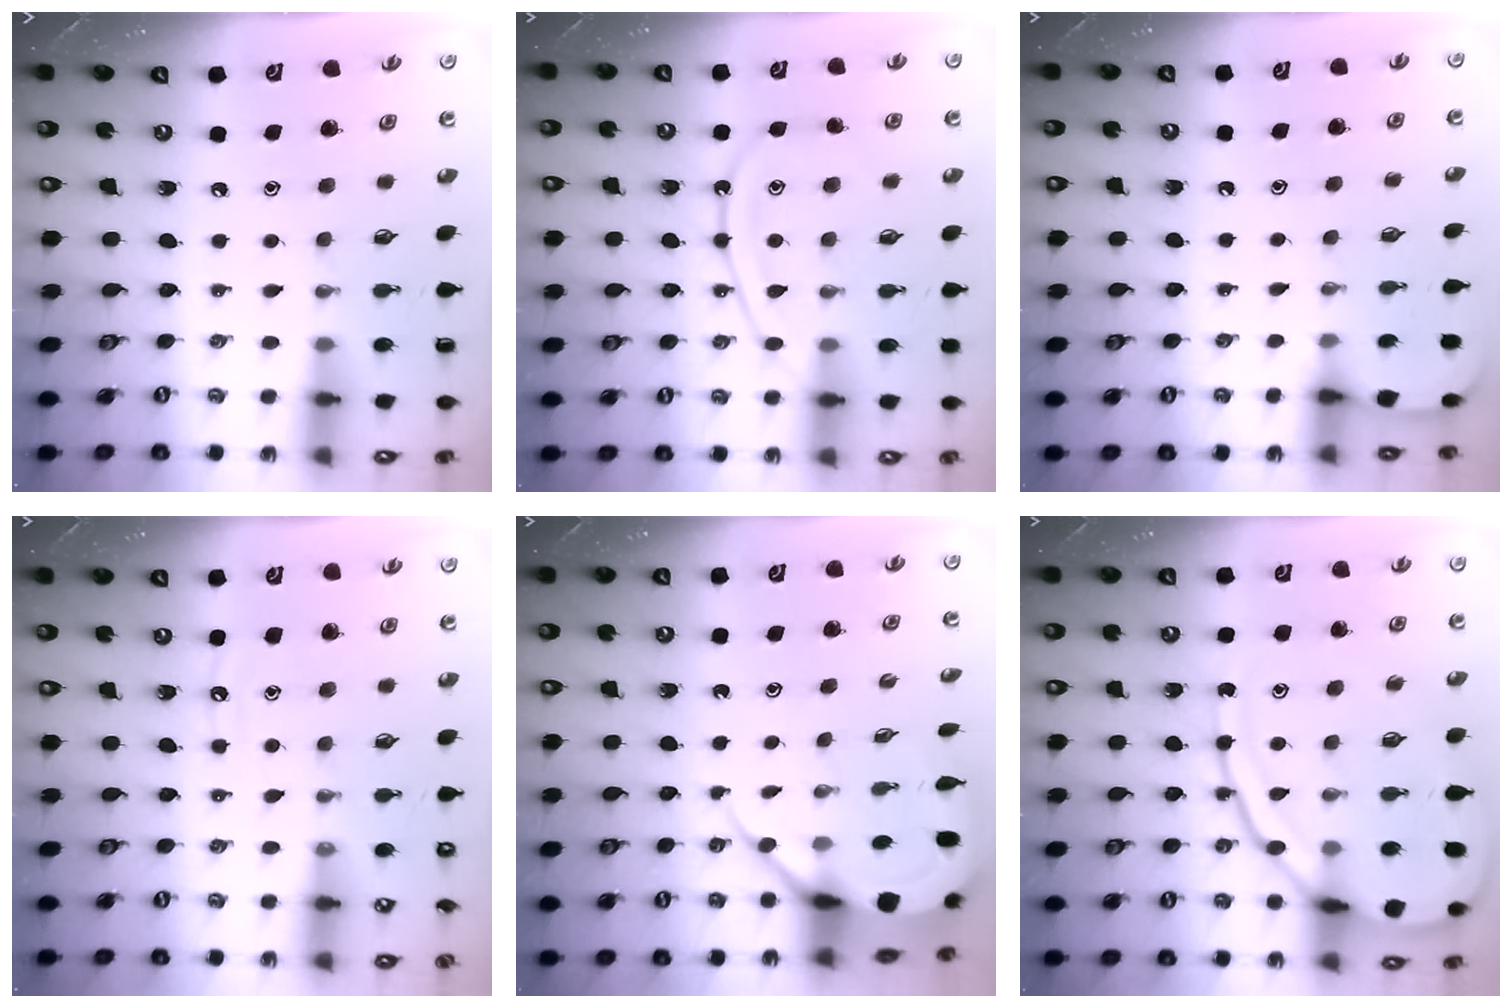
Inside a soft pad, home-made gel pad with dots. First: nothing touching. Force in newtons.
{"total": 11.8, "press": 11.7, "slide": 0.9}
{"total": 2.6, "press": 2.6, "slide": 0.2}
{"total": 5.7, "press": 5.6, "slide": 0.6}
{"total": 7.9, "press": 7.8, "slide": 0.7}
{"total": 17.1, "press": 17.1, "slide": 1.4}